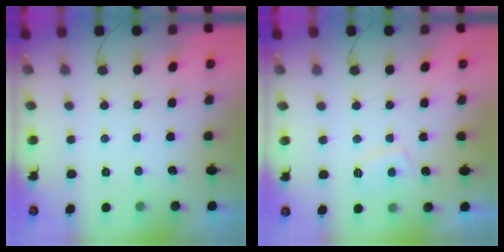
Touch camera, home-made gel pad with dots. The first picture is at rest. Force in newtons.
{"total": 4.1, "press": 4.0, "slide": 0.9}